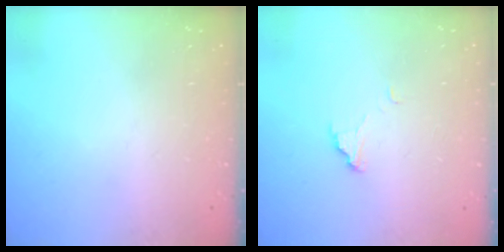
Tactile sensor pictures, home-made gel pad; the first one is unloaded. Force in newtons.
{"total": 5.9, "press": 5.9, "slide": 0.5}